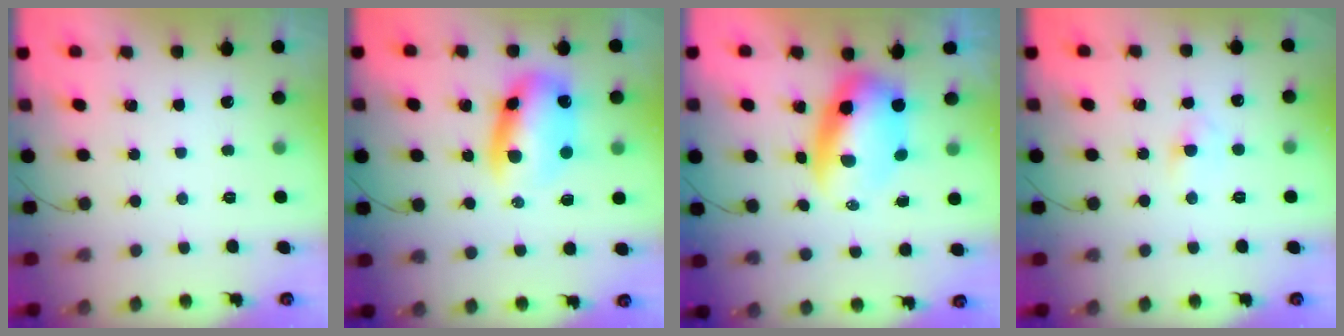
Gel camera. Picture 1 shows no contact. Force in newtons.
{"total": 10.5, "press": 10.2, "slide": 2.7}
{"total": 8.9, "press": 8.6, "slide": 2.5}
{"total": 3.0, "press": 2.8, "slide": 1.2}